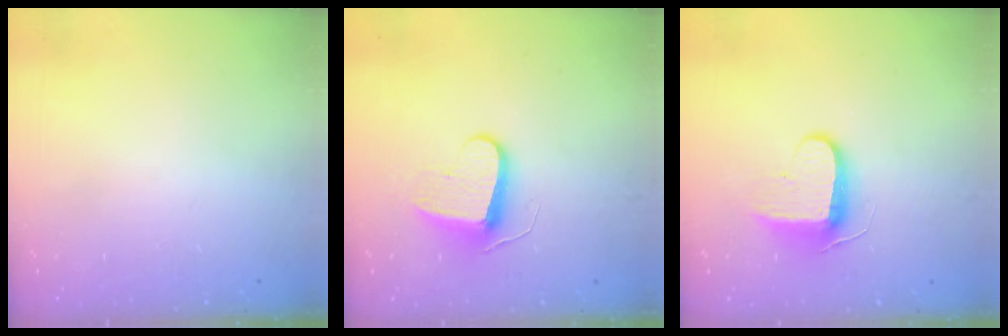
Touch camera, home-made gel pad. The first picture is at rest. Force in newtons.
{"total": 8.8, "press": 8.8, "slide": 0.2}
{"total": 8.9, "press": 8.8, "slide": 1.1}